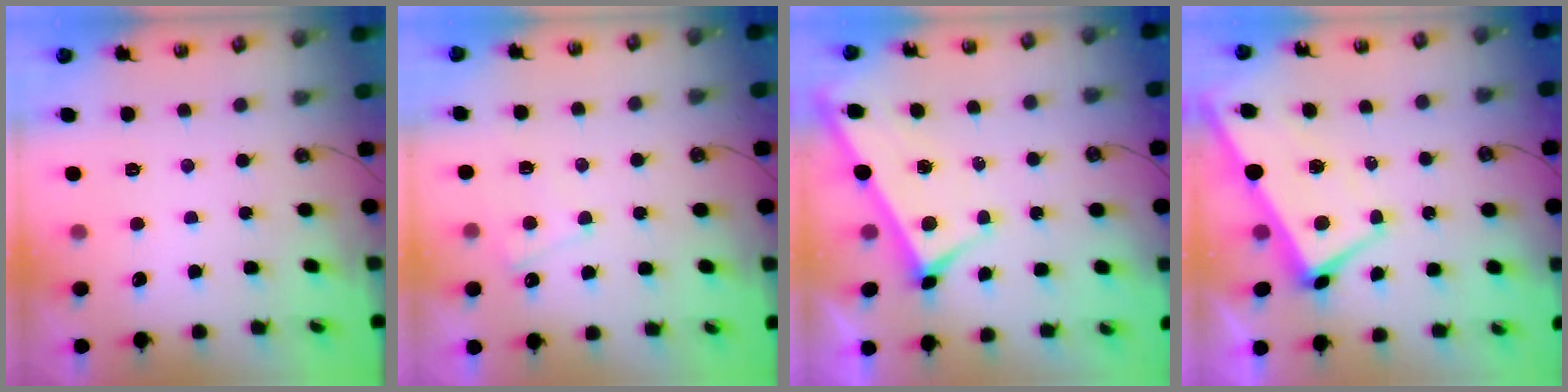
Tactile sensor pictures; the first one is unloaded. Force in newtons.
{"total": 4.8, "press": 4.8, "slide": 0.5}
{"total": 3.6, "press": 3.6, "slide": 0.2}
{"total": 1.5, "press": 1.4, "slide": 0.7}